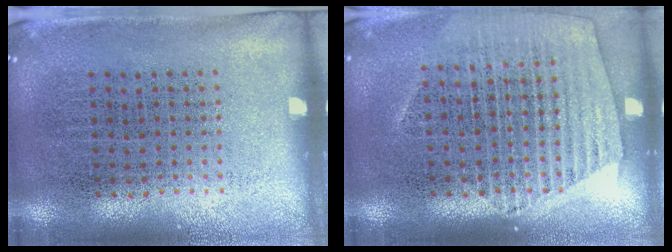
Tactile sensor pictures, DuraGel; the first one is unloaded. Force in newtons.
{"total": 1.5, "press": 1.4, "slide": 0.5}